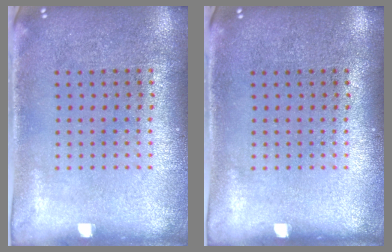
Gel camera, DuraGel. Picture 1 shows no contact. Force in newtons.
{"total": 0.0}